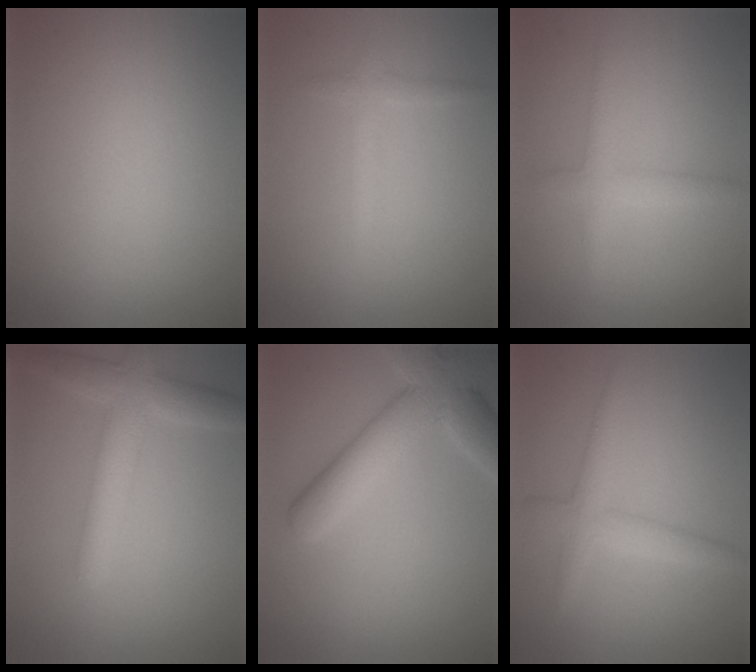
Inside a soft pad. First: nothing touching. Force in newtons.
{"total": 1.5, "press": 1.4, "slide": 0.1}
{"total": 2.2, "press": 2.2, "slide": 0.0}
{"total": 4.7, "press": 4.7, "slide": 0.4}
{"total": 7.1, "press": 7.1, "slide": 0.5}
{"total": 2.7, "press": 2.7, "slide": 0.2}